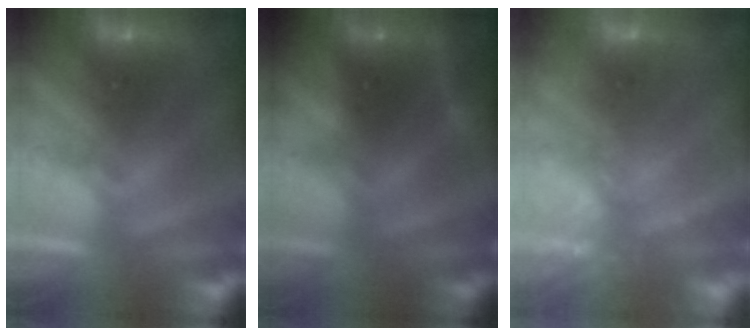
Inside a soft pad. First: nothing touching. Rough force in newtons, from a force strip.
{"total": 7.6}
{"total": 2.5}